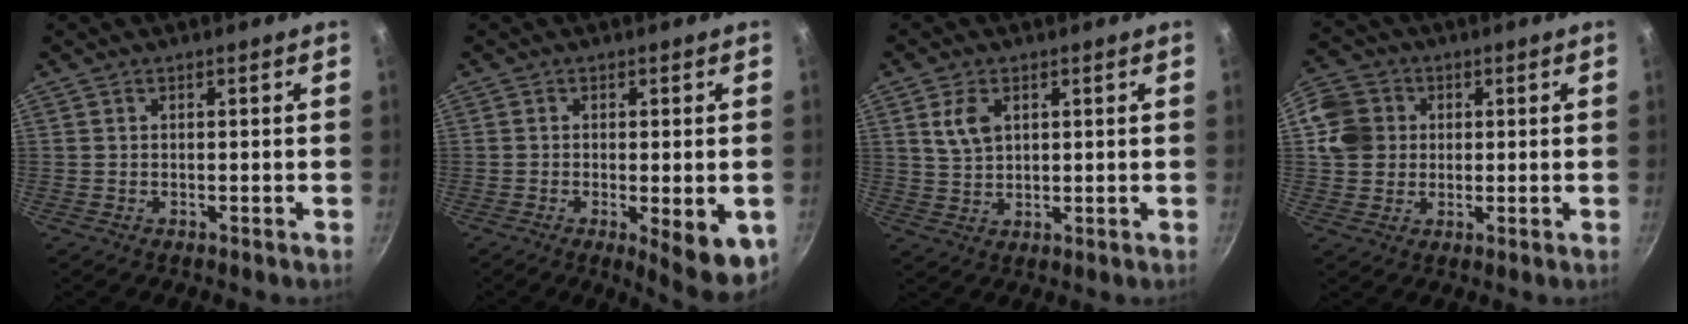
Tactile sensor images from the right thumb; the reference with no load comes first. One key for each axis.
{"total": 9.4, "fx": -2.5, "fy": 2.8, "fz": 8.7, "tx": -0.102, "ty": -0.006, "tz": -0.026}
{"total": 5.3, "fx": 2.0, "fy": 3.3, "fz": 3.6, "tx": -0.061, "ty": -0.005, "tz": 0.041}
{"total": 8.3, "fx": 1.3, "fy": 7.5, "fz": 3.4, "tx": -0.033, "ty": 0.005, "tz": 0.014}